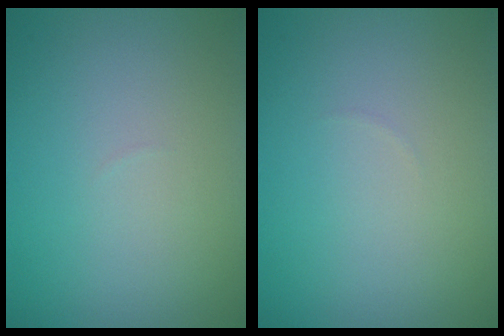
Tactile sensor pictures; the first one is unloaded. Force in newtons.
{"total": 0.0}